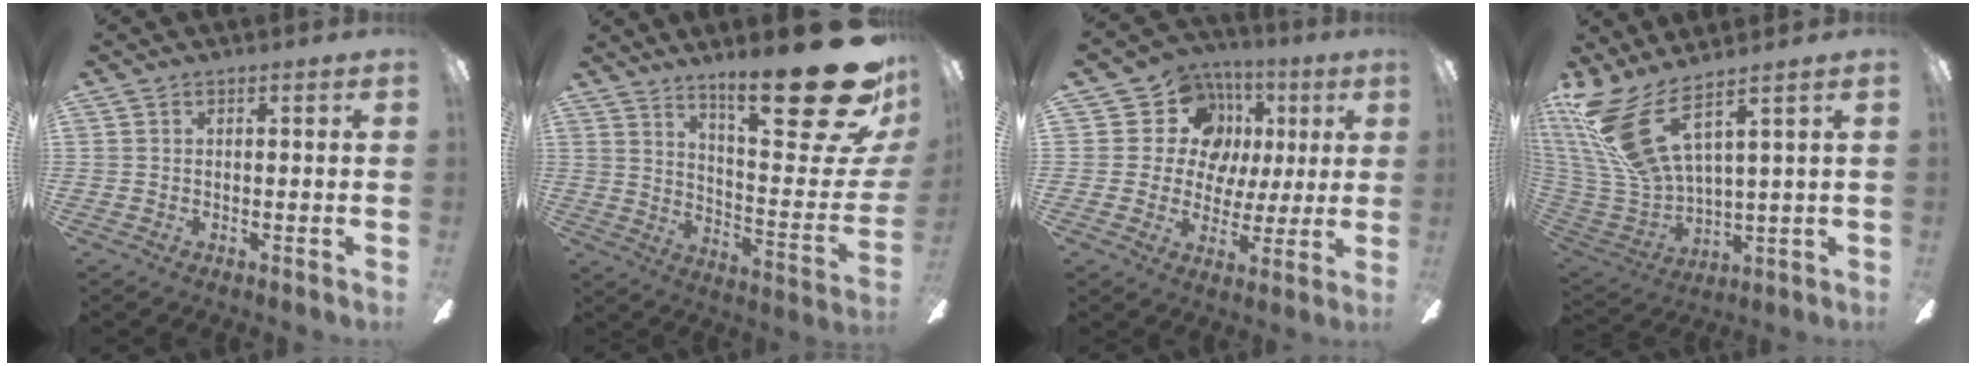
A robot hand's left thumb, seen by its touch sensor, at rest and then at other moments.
{"total": 25.7, "force": [16.1, 6.0, 19.0], "torque": [-0.271, -0.114, 0.264]}
{"total": 15.4, "force": [5.0, 13.2, 6.2], "torque": [-0.102, -0.010, 0.100]}
{"total": 18.1, "force": [9.9, 6.9, 13.5], "torque": [-0.305, -0.048, 0.175]}